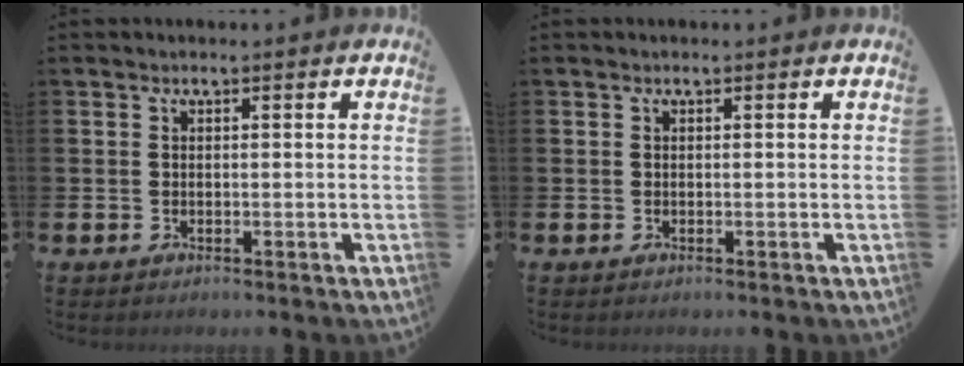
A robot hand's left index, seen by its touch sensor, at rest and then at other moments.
{"total": 0.0}